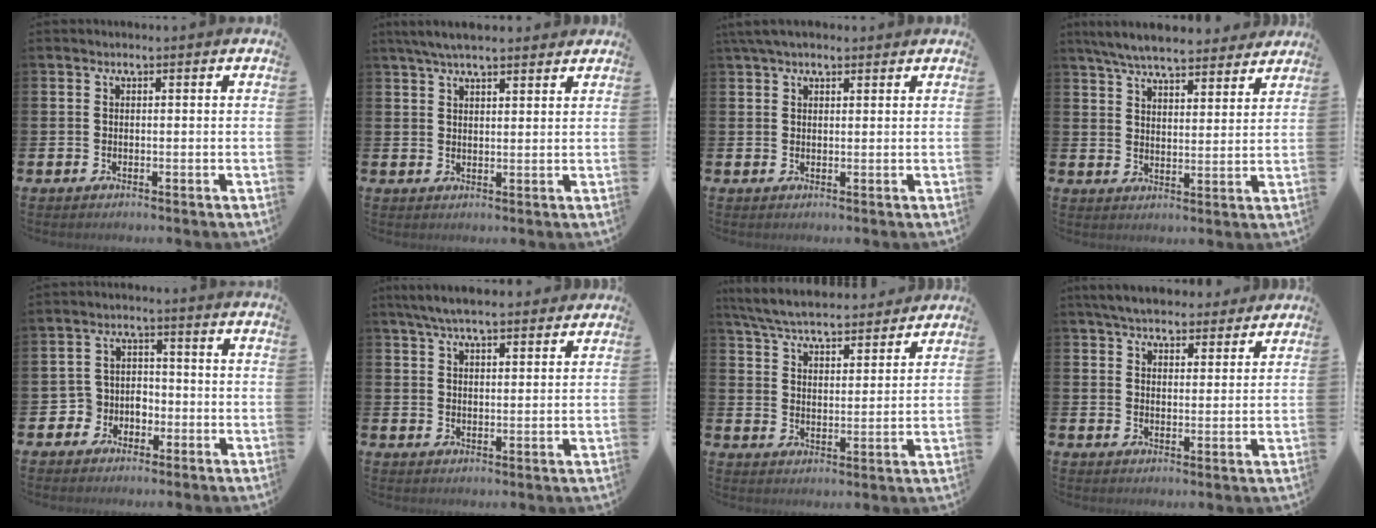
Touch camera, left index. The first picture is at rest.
{"total": 4.8, "force": [4.3, 1.0, 2.0], "torque": [-0.040, -0.009, 0.077]}
{"total": 3.4, "force": [2.7, 1.2, 1.6], "torque": [-0.036, 0.001, 0.050]}
{"total": 7.2, "force": [6.8, 1.2, 2.0], "torque": [-0.055, -0.034, 0.121]}
{"total": 3.8, "force": [-2.0, 3.3, 0.1], "torque": [-0.020, 0.004, -0.045]}
{"total": 5.9, "force": [5.4, 1.0, 2.1], "torque": [-0.045, -0.015, 0.097]}
{"total": 6.8, "force": [6.5, 1.0, 1.5], "torque": [-0.060, -0.040, 0.116]}
{"total": 5.6, "force": [5.4, 1.4, 1.0], "torque": [-0.036, -0.020, 0.098]}